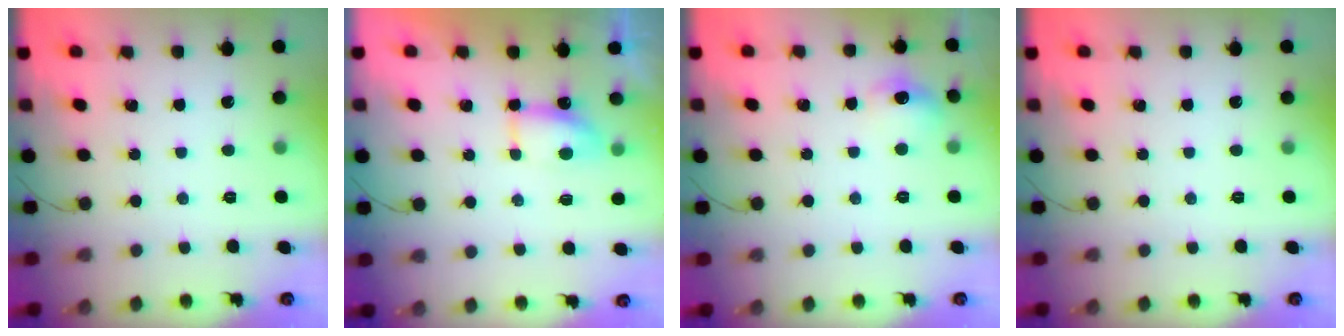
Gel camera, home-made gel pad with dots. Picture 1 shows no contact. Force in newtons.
{"total": 5.5, "press": 5.5, "slide": 0.5}
{"total": 7.7, "press": 7.6, "slide": 1.6}
{"total": 0.0}